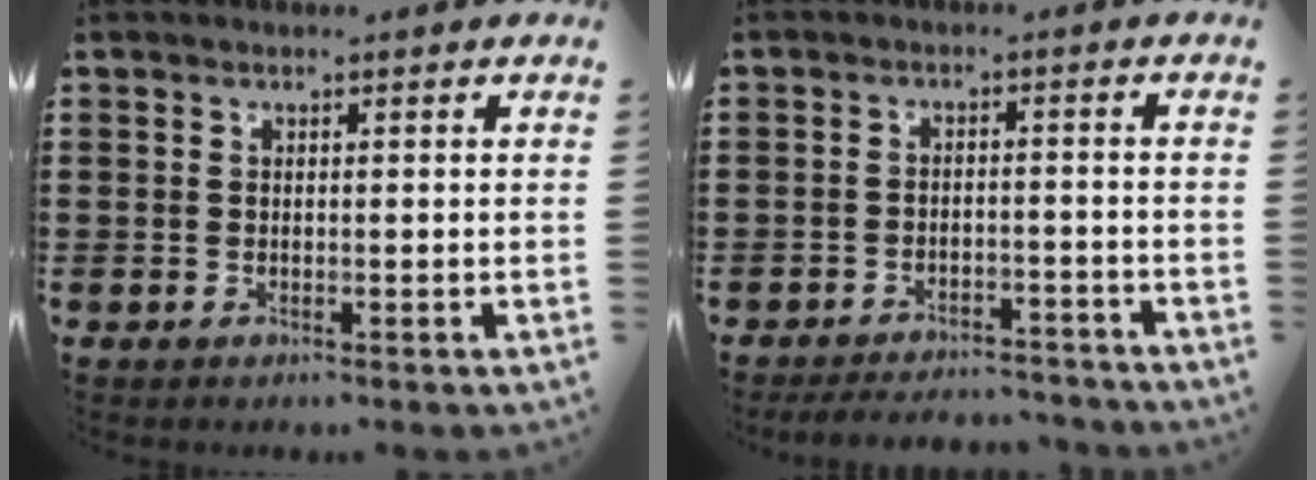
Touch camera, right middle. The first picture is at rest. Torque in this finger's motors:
{"motor_torque": [0.46, -0.30, -0.01, 0.01]}